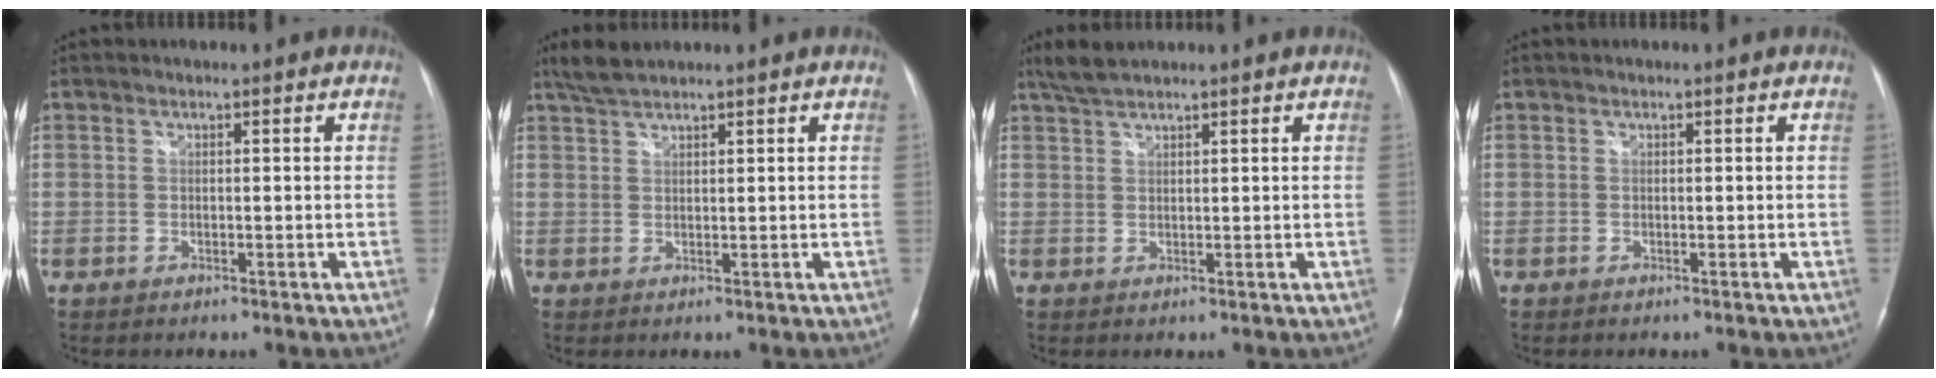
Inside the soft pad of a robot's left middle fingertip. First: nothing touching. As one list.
[{"total": 3.2, "force": [2.9, 0.2, 1.3], "torque": [-0.035, 0.008, 0.062]}, {"total": 3.1, "force": [2.8, 0.2, 1.4], "torque": [-0.037, 0.009, 0.060]}, {"total": 0.0}]